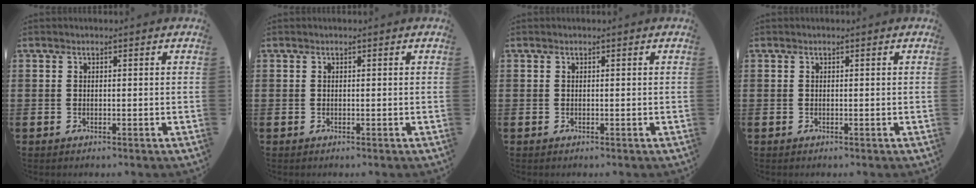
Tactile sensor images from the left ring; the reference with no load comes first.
{"total": 0.0}
{"total": 0.0}
{"total": 0.0}